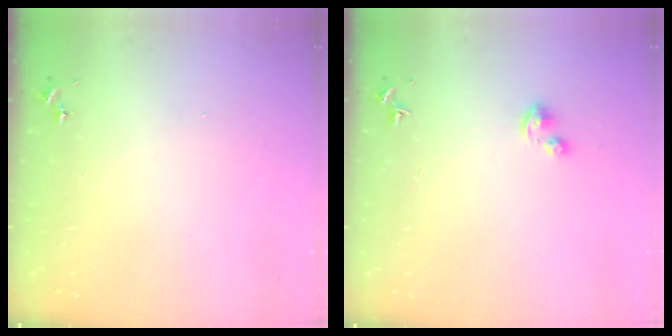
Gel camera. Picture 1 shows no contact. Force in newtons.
{"total": 2.9, "press": 2.9, "slide": 0.1}